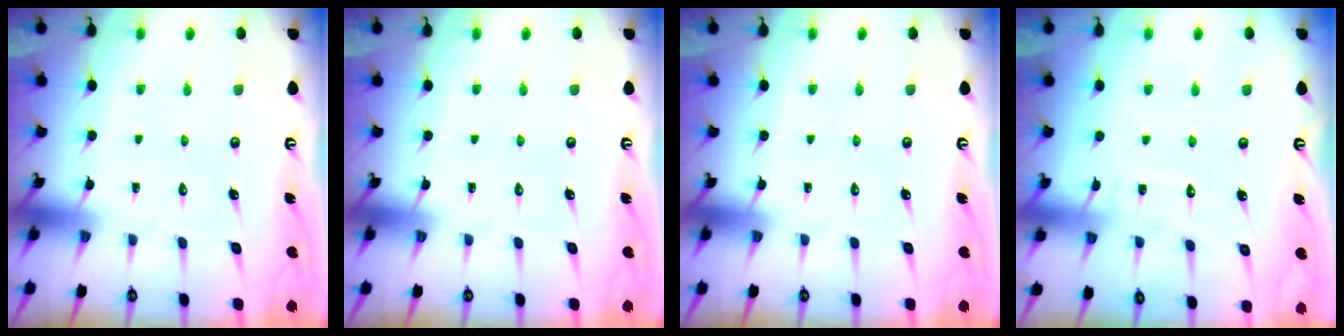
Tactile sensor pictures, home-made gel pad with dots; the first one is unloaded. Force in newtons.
{"total": 0.0}
{"total": 0.0}
{"total": 5.4, "press": 5.4, "slide": 0.6}